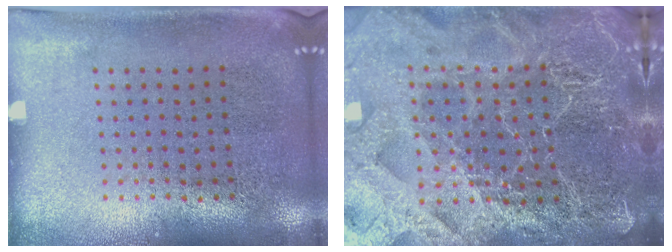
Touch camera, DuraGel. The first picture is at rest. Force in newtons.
{"total": 4.9, "press": 4.4, "slide": 2.1}